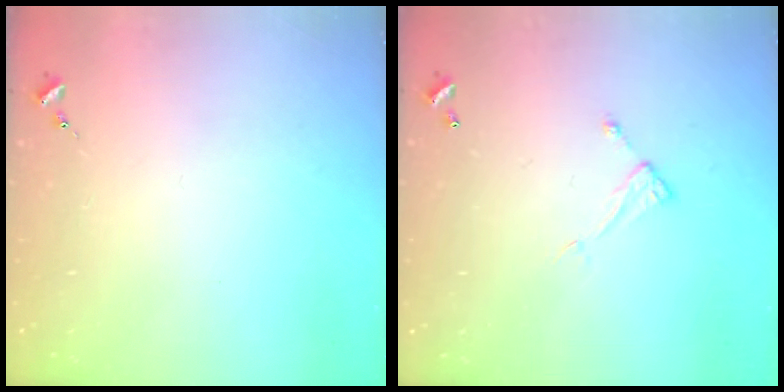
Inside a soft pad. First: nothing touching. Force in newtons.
{"total": 5.0, "press": 5.0, "slide": 0.4}